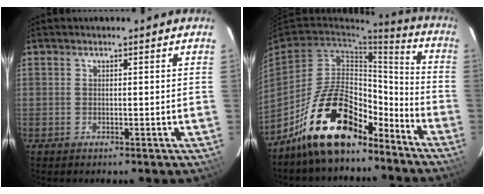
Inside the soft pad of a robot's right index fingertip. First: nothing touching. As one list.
[{"total": 18.6, "force": [-13.7, 7.6, 10.1], "torque": [-0.185, 0.032, -0.223]}]